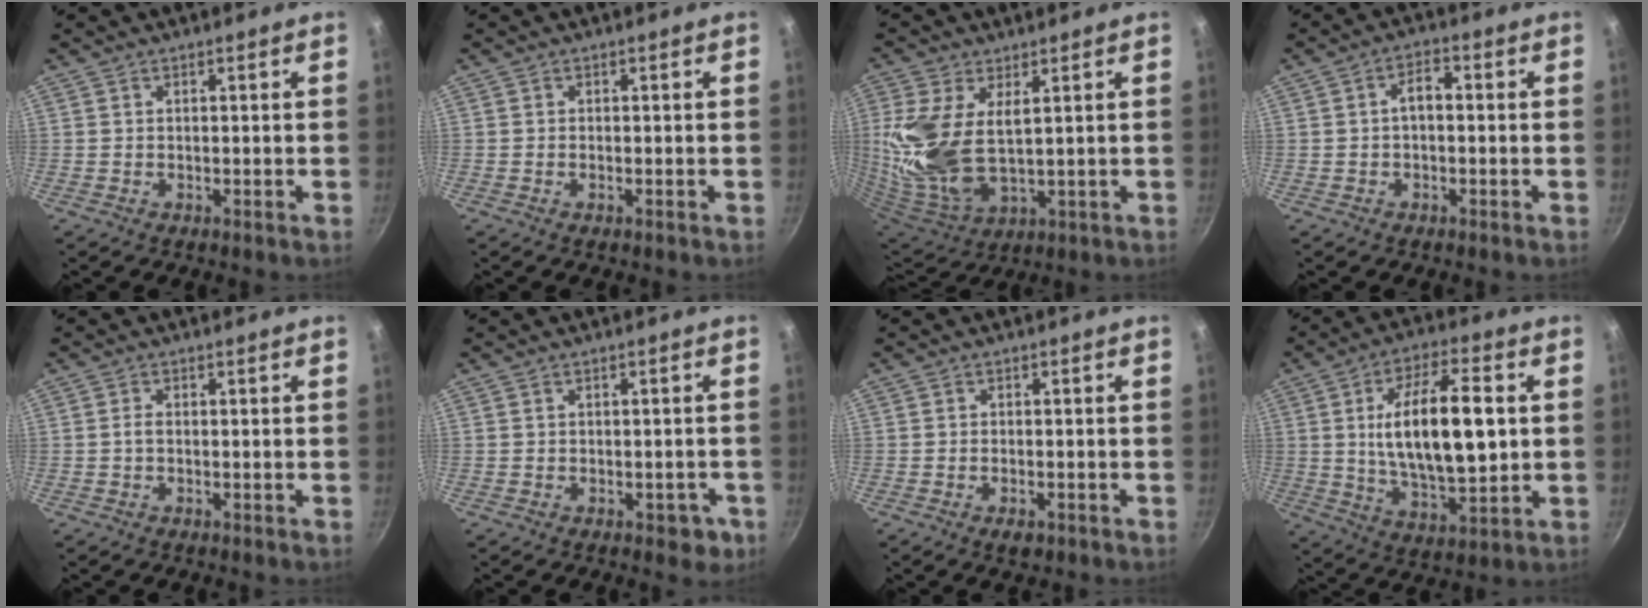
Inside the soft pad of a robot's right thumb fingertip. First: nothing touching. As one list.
[{"total": 0.5, "force": [-0.3, 0.2, 0.4], "torque": [-0.009, 0.002, -0.006]}, {"total": 15.6, "force": [2.4, 8.0, 13.1], "torque": [-0.292, -0.016, 0.066]}, {"total": 3.6, "force": [0.0, 2.0, 3.1], "torque": [-0.045, 0.016, -0.006]}, {"total": 1.0, "force": [-0.2, 0.5, 0.8], "torque": [-0.015, 0.001, -0.006]}, {"total": 3.2, "force": [-1.6, 1.9, 2.0], "torque": [-0.005, 0.011, -0.019]}, {"total": 2.2, "force": [-1.3, 1.0, 1.4], "torque": [-0.022, 0.003, -0.019]}, {"total": 18.6, "force": [2.0, 7.7, 16.8], "torque": [-0.270, 0.000, 0.038]}]